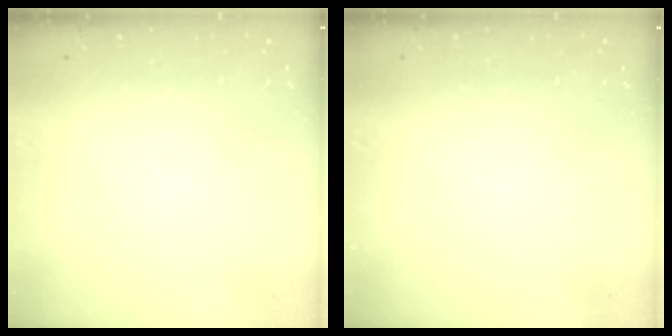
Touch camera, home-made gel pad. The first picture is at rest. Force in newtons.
{"total": 2.8, "press": 2.8, "slide": 0.4}